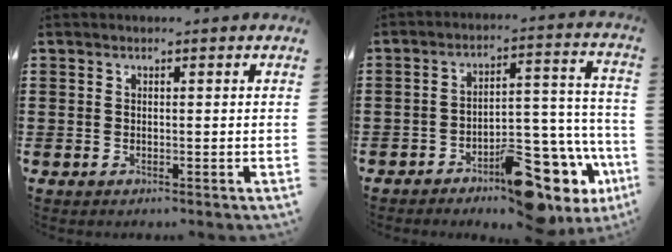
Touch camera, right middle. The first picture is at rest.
{"total": 11.9, "force": [-8.7, 4.2, 6.9], "torque": [-0.072, 0.033, -0.158]}